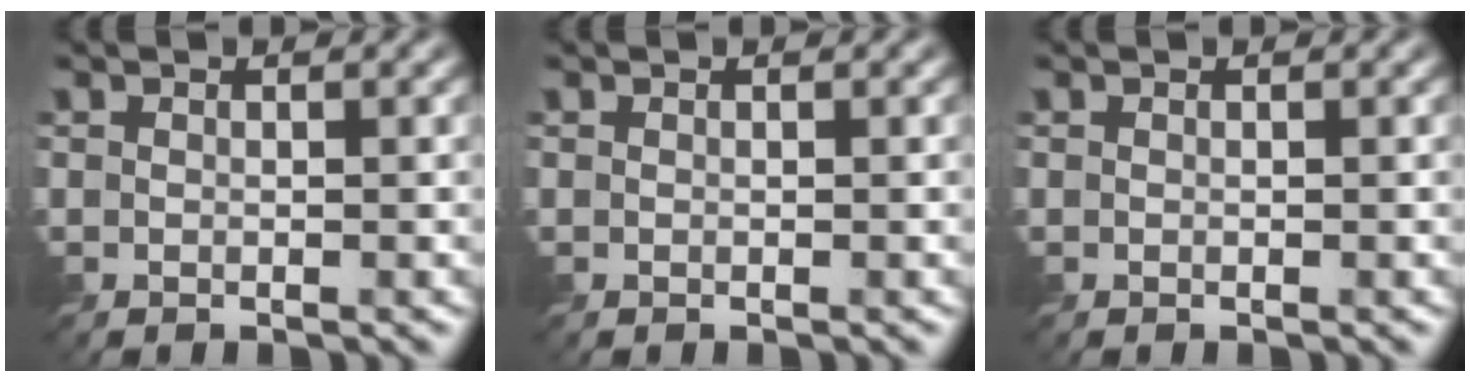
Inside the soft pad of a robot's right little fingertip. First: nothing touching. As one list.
[{"total": 0.0}, {"total": 0.0}]